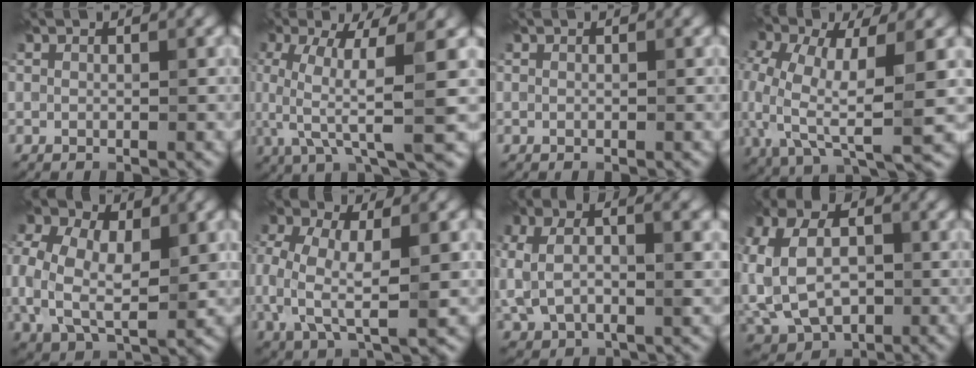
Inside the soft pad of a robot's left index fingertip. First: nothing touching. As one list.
[{"total": 8.4, "force": [0.2, 2.2, 8.1], "torque": [-0.144, 0.002, 0.004]}, {"total": 0.0}, {"total": 11.1, "force": [-0.8, 5.5, 9.5], "torque": [-0.203, -0.014, -0.013]}, {"total": 10.7, "force": [0.9, 7.5, 7.5], "torque": [-0.167, 0.011, 0.020]}, {"total": 7.6, "force": [-0.5, 4.1, 6.4], "torque": [-0.134, 0.001, -0.010]}, {"total": 7.4, "force": [0.6, 4.6, 5.7], "torque": [-0.132, 0.004, 0.025]}, {"total": 11.0, "force": [-0.4, 8.3, 7.1], "torque": [-0.148, 0.014, -0.019]}]